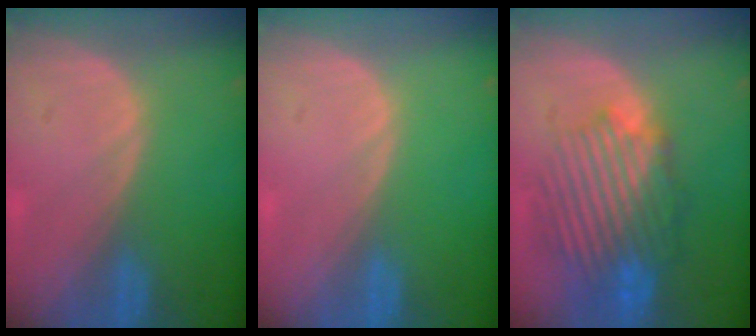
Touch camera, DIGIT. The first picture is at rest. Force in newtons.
{"total": 0.0}
{"total": 10.0, "press": 9.6, "slide": 2.7}